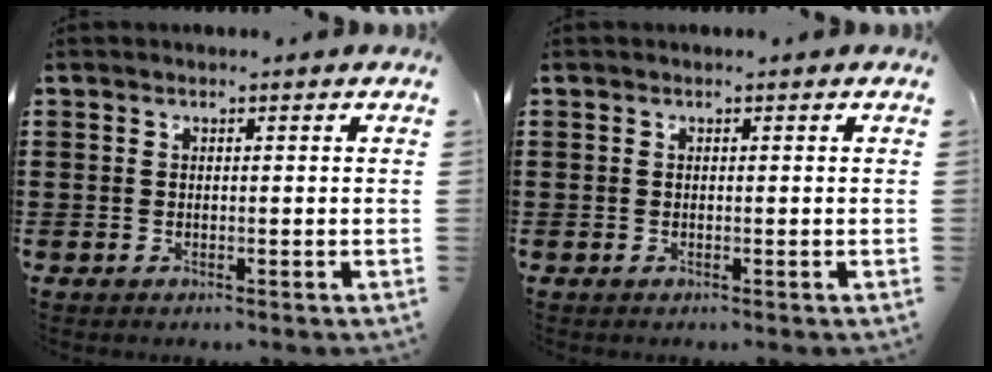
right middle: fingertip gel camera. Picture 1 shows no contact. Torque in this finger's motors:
{"motor_torque": [0.00, 0.00, 0.00, -0.01]}